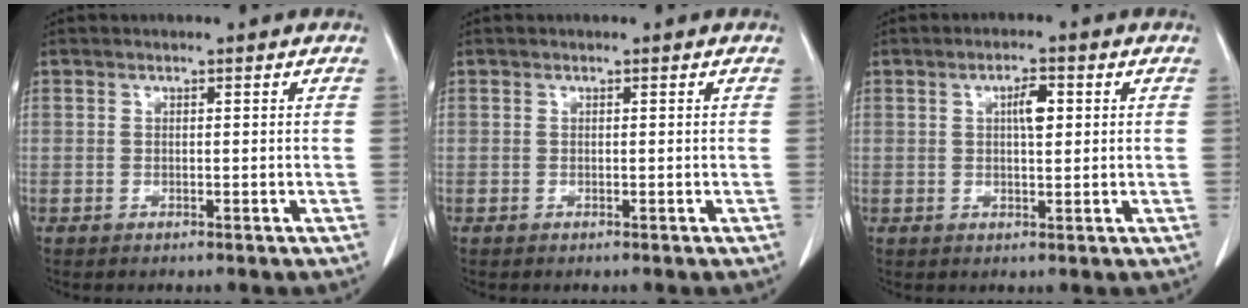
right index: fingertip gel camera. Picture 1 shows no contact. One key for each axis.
{"total": 0.0}
{"total": 3.5, "fx": 0.9, "fy": 1.0, "fz": 3.2, "tx": -0.053, "ty": 0.005, "tz": 0.013}